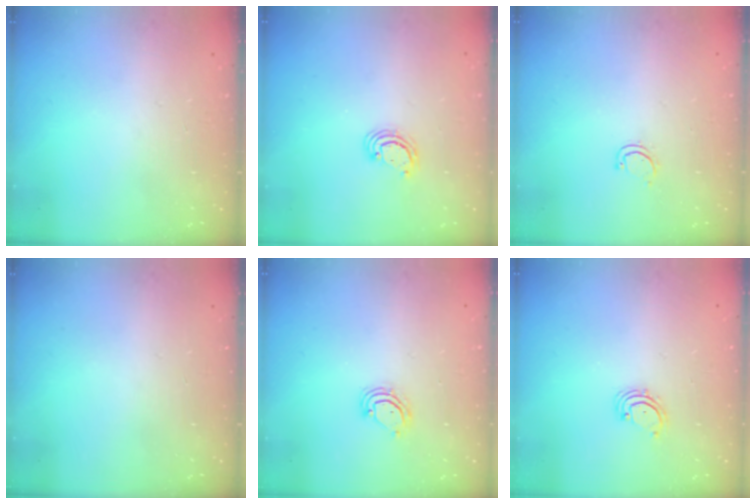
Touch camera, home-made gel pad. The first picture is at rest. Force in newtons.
{"total": 3.2, "press": 3.1, "slide": 0.3}
{"total": 4.6, "press": 4.4, "slide": 1.2}
{"total": 0.0}
{"total": 5.5, "press": 5.5, "slide": 0.3}
{"total": 2.3, "press": 2.3, "slide": 0.5}